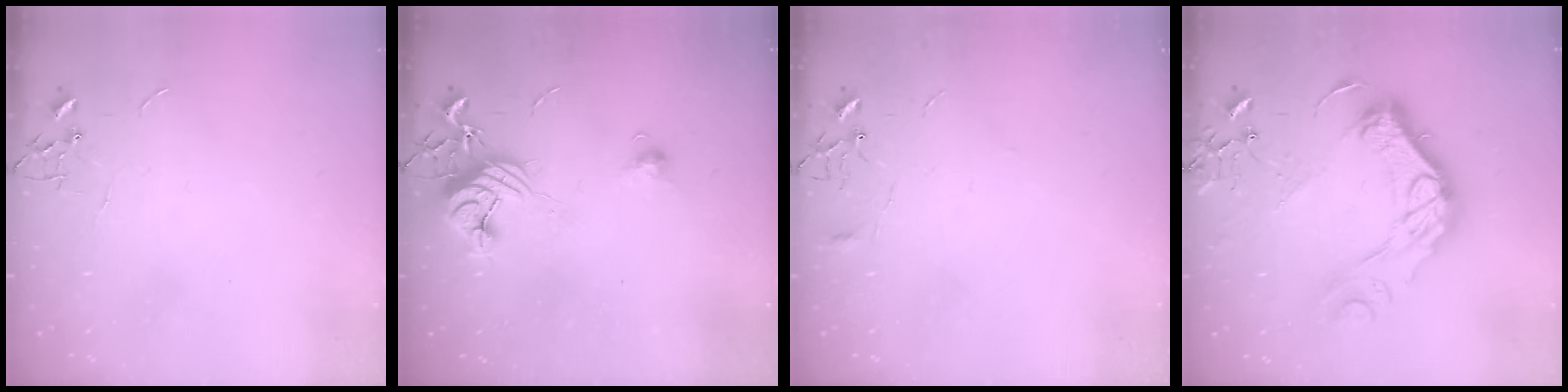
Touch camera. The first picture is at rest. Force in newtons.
{"total": 11.2, "press": 11.1, "slide": 1.0}
{"total": 4.0, "press": 4.0, "slide": 0.4}
{"total": 18.4, "press": 18.3, "slide": 1.2}